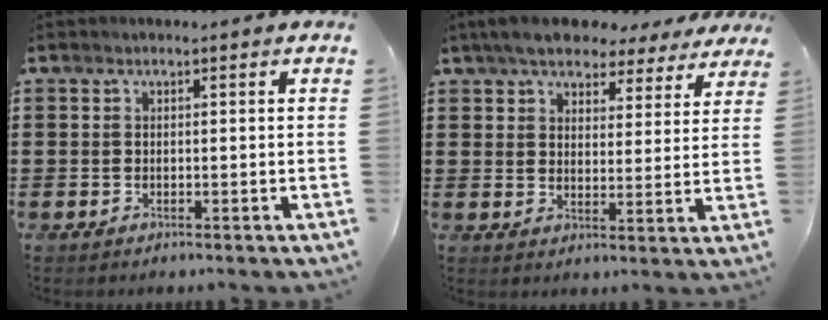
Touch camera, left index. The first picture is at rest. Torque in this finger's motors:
{"motor_torque": [2.14, 0.00, 1.05, 0.21]}